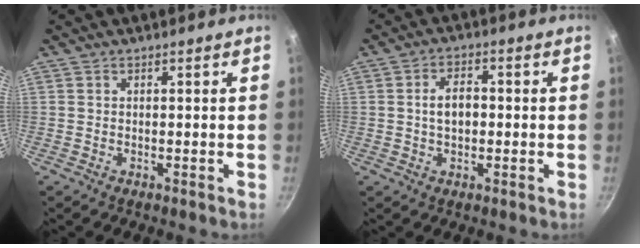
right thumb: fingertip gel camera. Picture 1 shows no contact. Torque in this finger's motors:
{"motor_torque": [-0.05, -0.01, 0.60, -0.09, 0.12]}